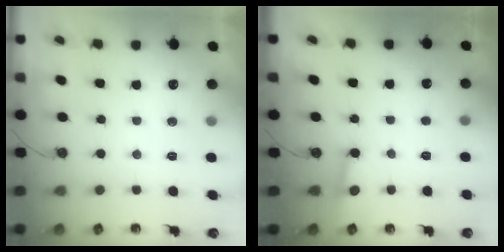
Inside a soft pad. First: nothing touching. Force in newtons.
{"total": 2.4, "press": 2.3, "slide": 0.6}